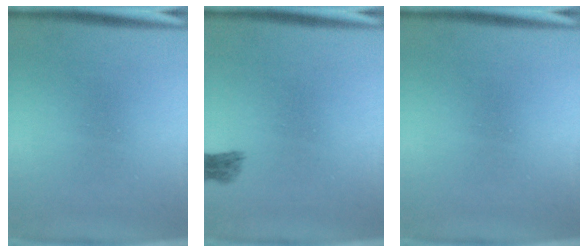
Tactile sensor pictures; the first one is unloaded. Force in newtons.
{"total": 1.6}
{"total": 0.0}